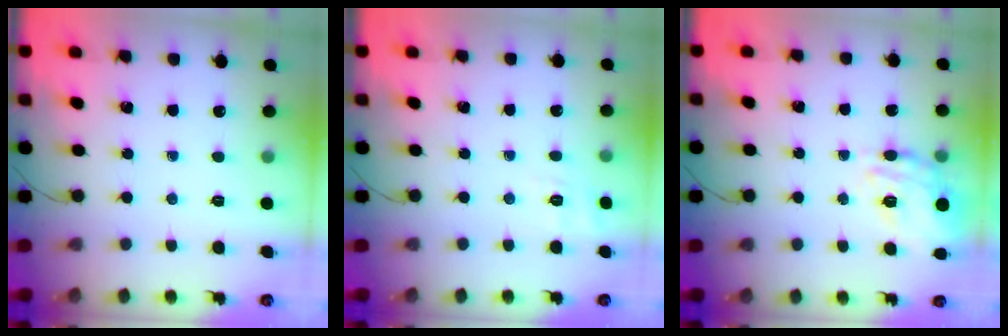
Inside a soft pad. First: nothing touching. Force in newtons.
{"total": 2.4, "press": 1.3, "slide": 2.1}
{"total": 18.6, "press": 18.4, "slide": 2.4}